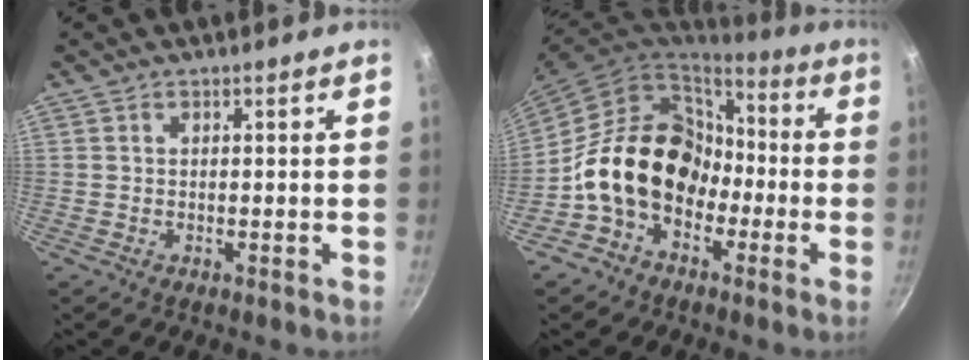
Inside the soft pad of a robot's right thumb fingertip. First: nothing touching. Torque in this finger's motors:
{"motor_torque": [1.84, 3.17, 1.32, -1.45, 0.14]}